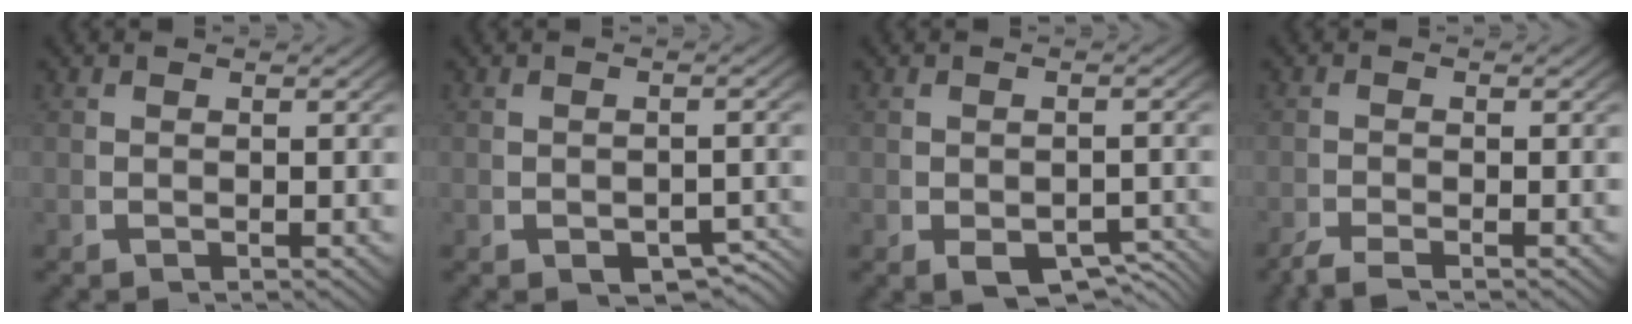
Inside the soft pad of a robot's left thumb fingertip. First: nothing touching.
{"total": 3.1, "force": [-1.5, 1.8, 2.0], "torque": [-0.030, -0.016, -0.017]}
{"total": 4.2, "force": [-2.0, 2.5, 2.7], "torque": [-0.042, -0.025, -0.022]}
{"total": 1.9, "force": [-1.7, 0.4, 0.5], "torque": [-0.005, -0.007, -0.032]}